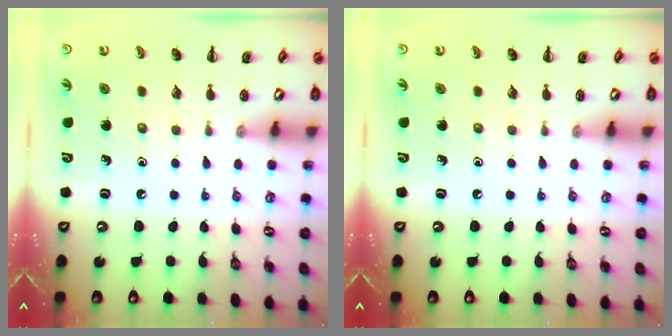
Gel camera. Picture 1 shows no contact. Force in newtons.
{"total": 0.0}